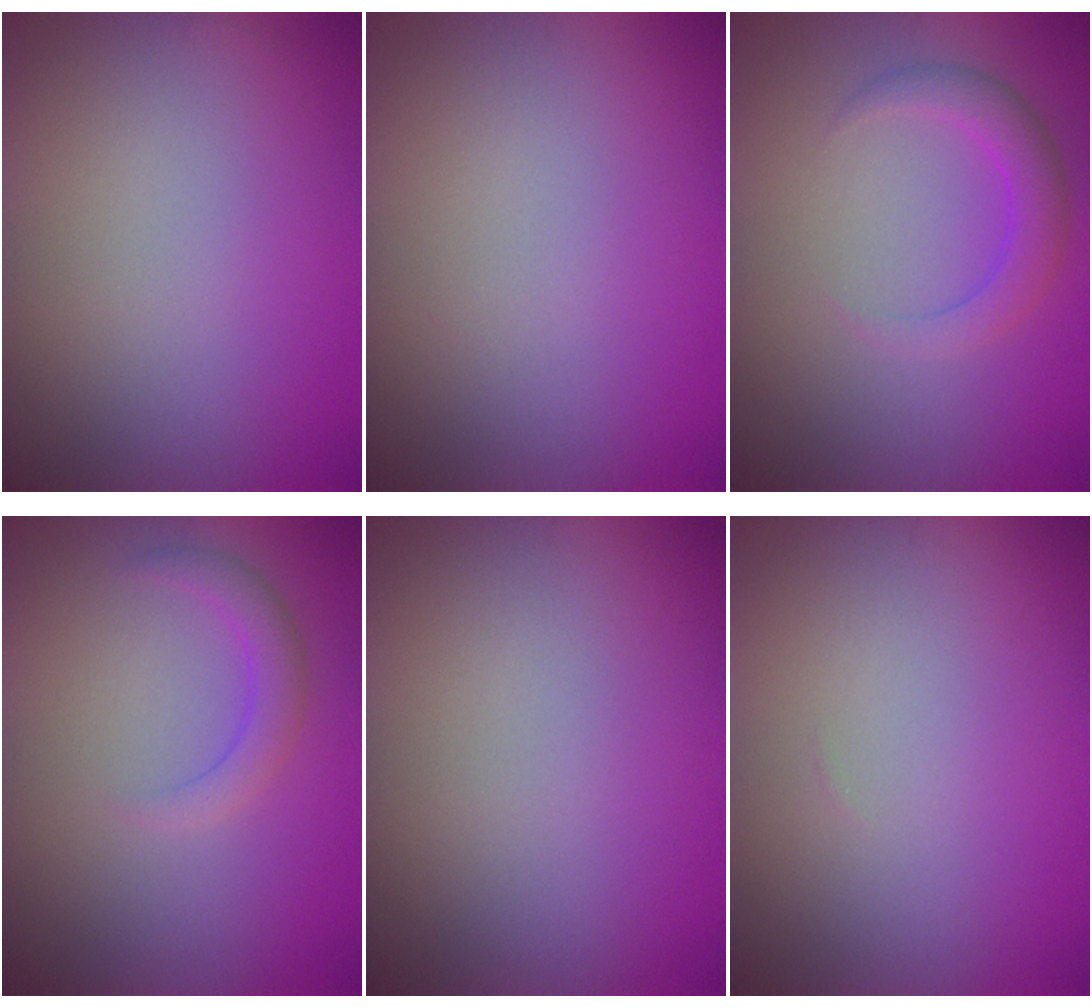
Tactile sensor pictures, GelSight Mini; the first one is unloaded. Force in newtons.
{"total": 0.0}
{"total": 2.8, "press": 2.8, "slide": 0.2}
{"total": 2.0, "press": 2.0, "slide": 0.1}
{"total": 0.0}
{"total": 0.0}